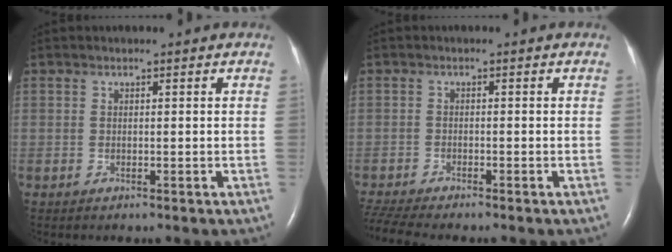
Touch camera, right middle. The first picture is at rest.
{"total": 6.1, "force": [-5.6, -0.1, 2.6], "torque": [-0.054, -0.015, -0.095]}